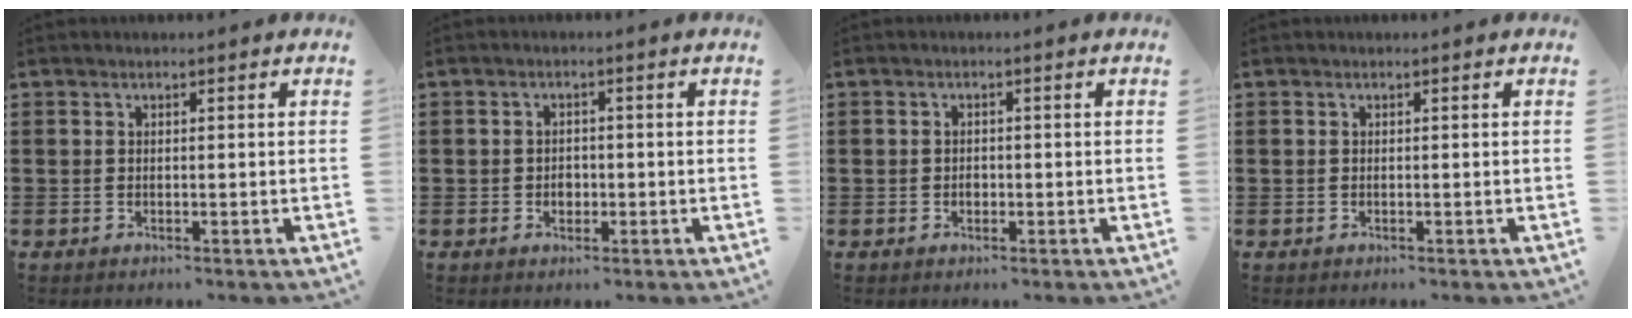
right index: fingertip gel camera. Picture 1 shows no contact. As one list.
[{"total": 1.9, "force": [-0.5, 1.5, 1.0], "torque": [-0.013, 0.001, -0.013]}, {"total": 1.3, "force": [-0.4, 1.0, 0.7], "torque": [-0.015, 0.002, -0.008]}, {"total": 0.0}]